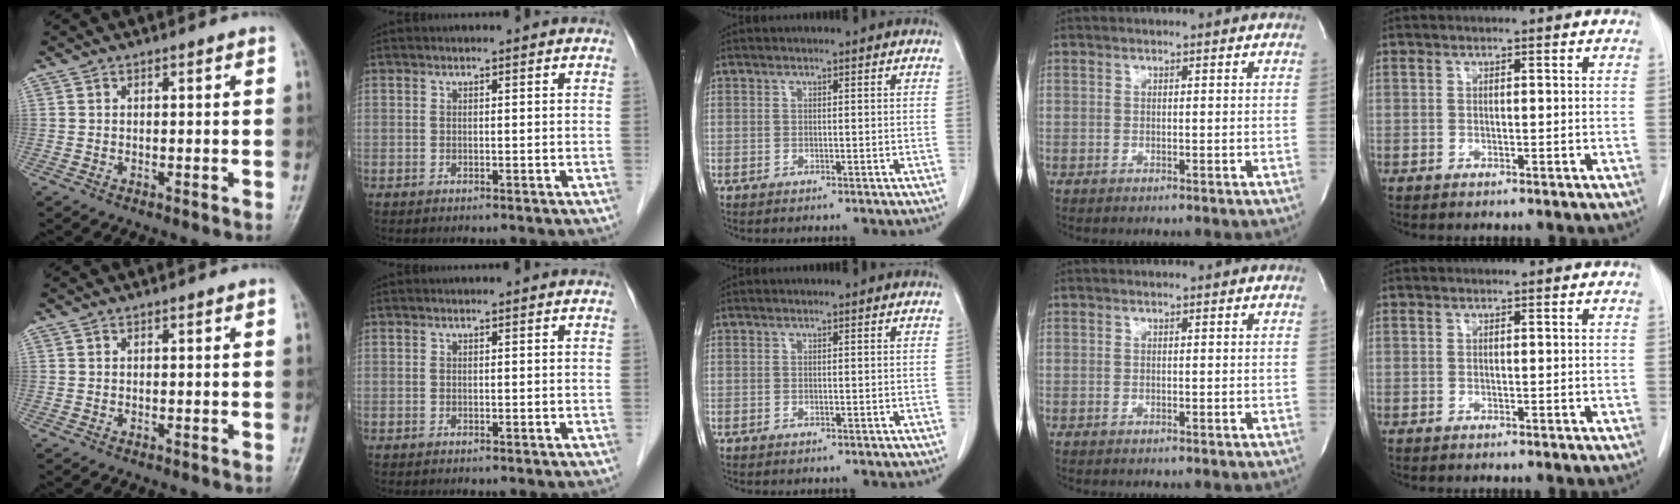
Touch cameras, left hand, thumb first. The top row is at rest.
{}